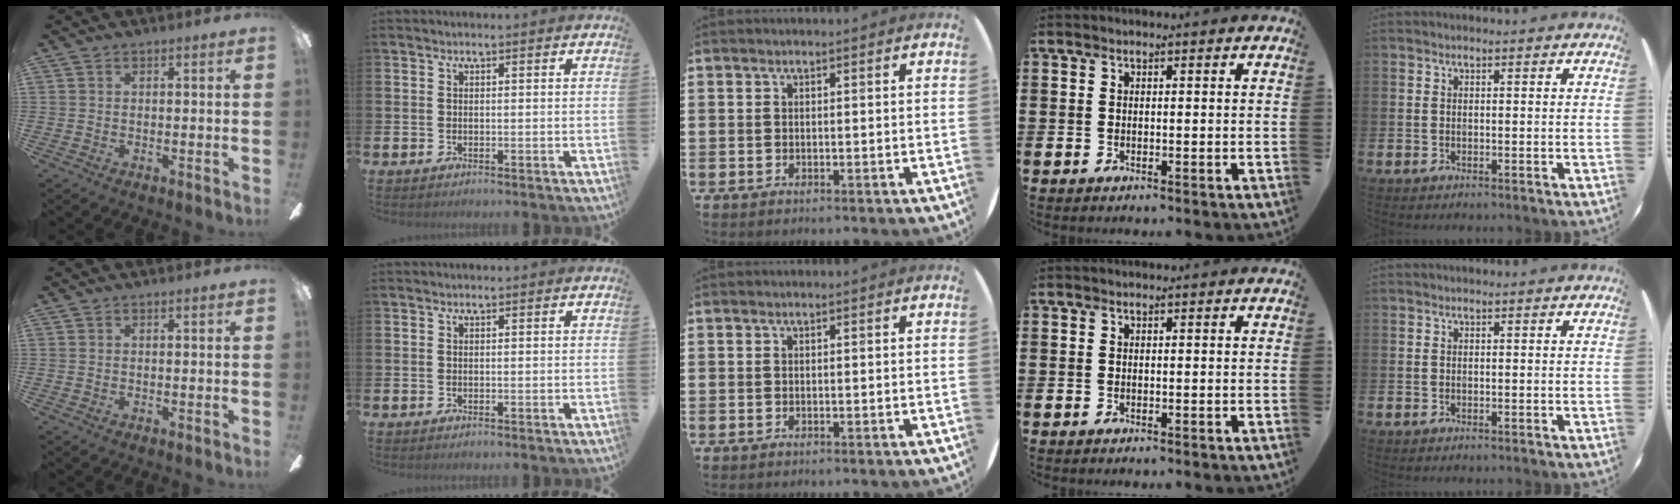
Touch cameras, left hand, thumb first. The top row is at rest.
{}